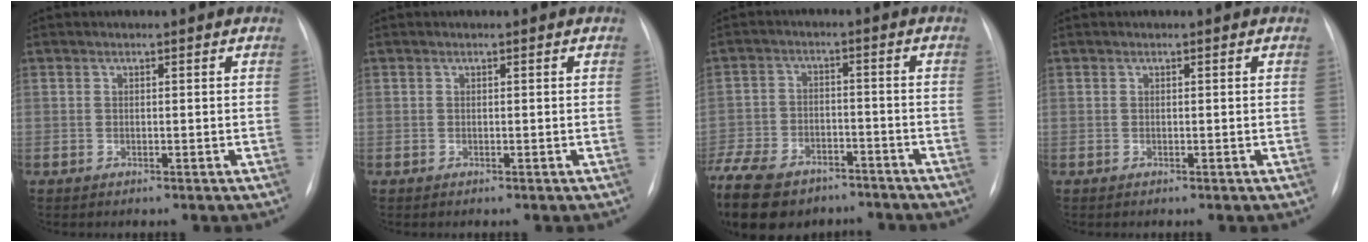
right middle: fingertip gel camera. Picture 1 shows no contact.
{"total": 0.0}
{"total": 21.8, "force": [-15.3, 11.5, 10.5], "torque": [-0.308, -0.034, -0.235]}
{"total": 0.0}